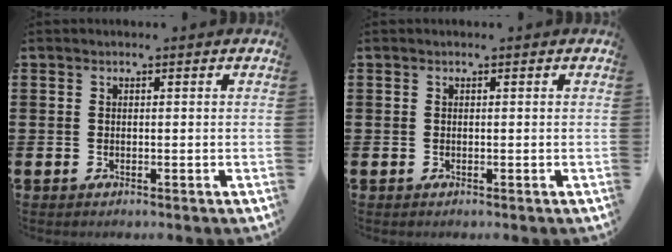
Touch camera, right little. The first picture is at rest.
{"total": 0.0}